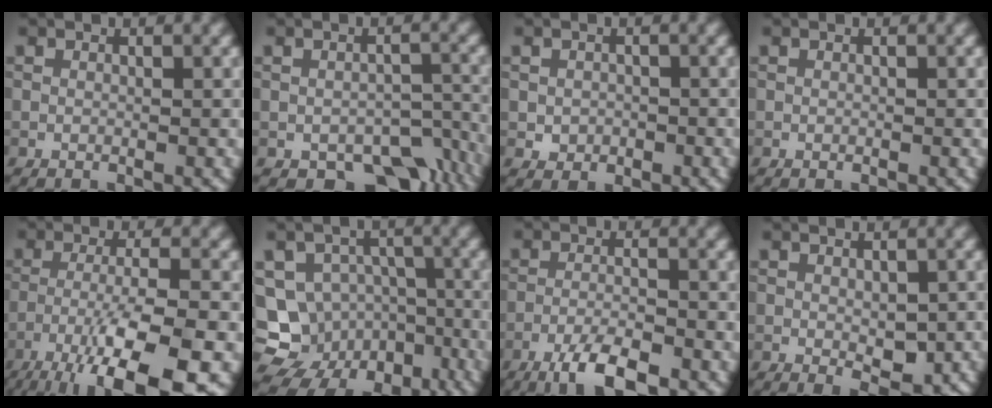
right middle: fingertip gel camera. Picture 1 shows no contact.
{"total": 6.6, "force": [-3.7, 3.9, 3.8], "torque": [-0.034, -0.021, -0.047]}
{"total": 1.6, "force": [-0.3, 1.4, 0.6], "torque": [-0.007, -0.004, -0.008]}
{"total": 0.0}
{"total": 11.6, "force": [-7.1, 2.6, 8.8], "torque": [-0.151, -0.007, -0.118]}
{"total": 15.0, "force": [-7.2, 12.5, 4.3], "torque": [-0.087, -0.024, -0.092]}
{"total": 4.9, "force": [-3.4, 1.1, 3.4], "torque": [-0.068, -0.002, -0.064]}
{"total": 3.3, "force": [-0.7, 1.7, 2.8], "torque": [-0.041, -0.011, -0.004]}